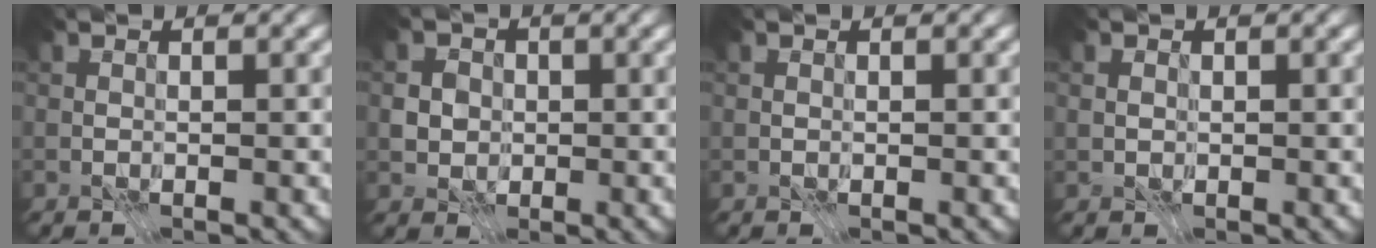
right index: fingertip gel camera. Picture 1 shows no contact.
{"total": 3.3, "force": [-0.2, 3.0, 1.3], "torque": [-0.017, 0.007, -0.009]}
{"total": 0.0}
{"total": 0.8, "force": [0.0, 0.8, 0.4], "torque": [-0.009, -0.001, -0.002]}